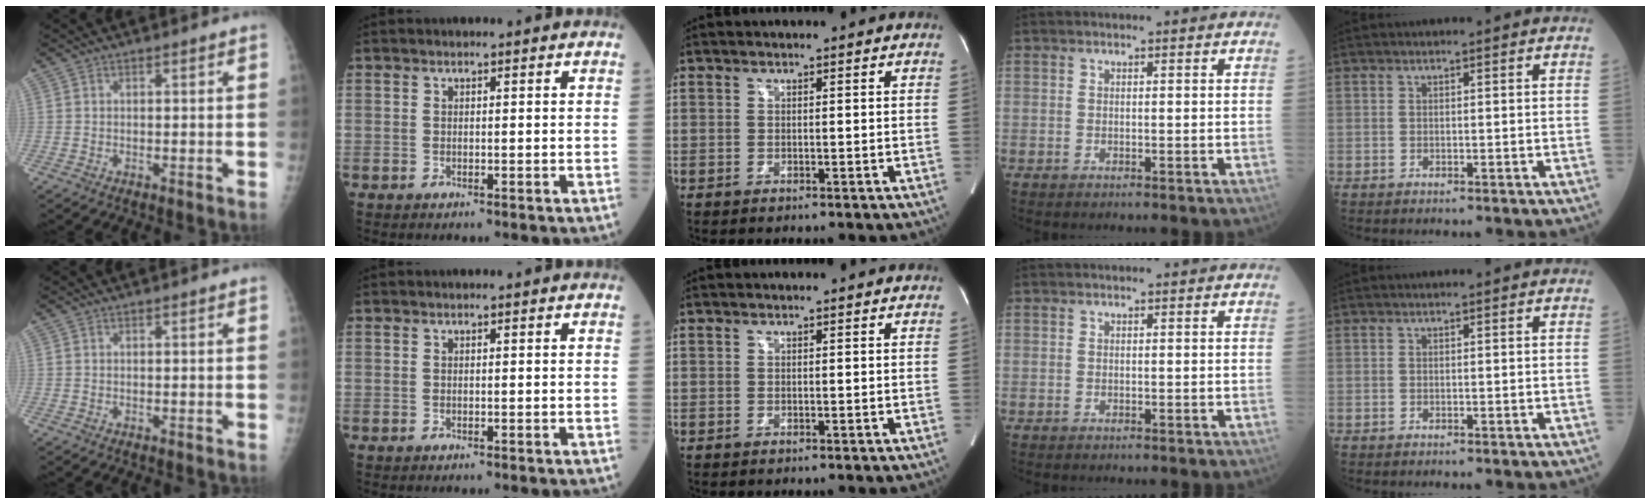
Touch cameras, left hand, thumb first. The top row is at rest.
{}